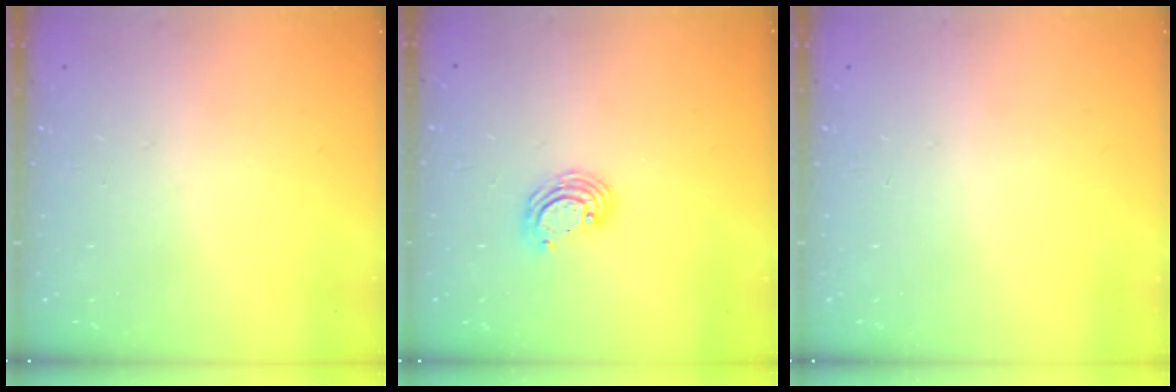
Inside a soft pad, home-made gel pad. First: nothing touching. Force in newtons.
{"total": 5.5, "press": 5.5, "slide": 0.2}
{"total": 0.0}